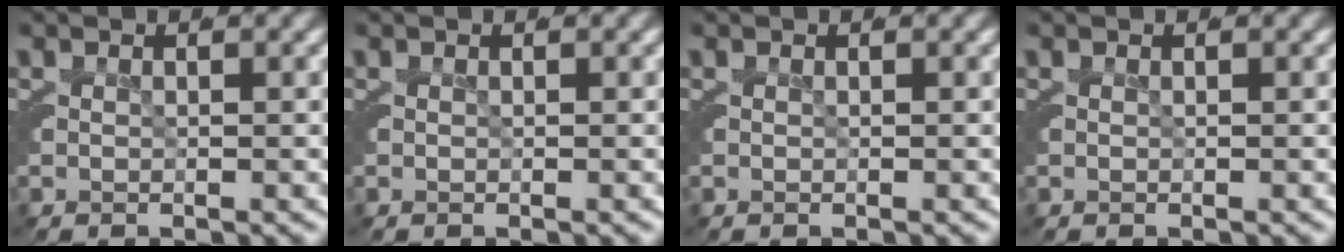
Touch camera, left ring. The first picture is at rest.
{"total": 0.0}
{"total": 0.0}
{"total": 0.0}